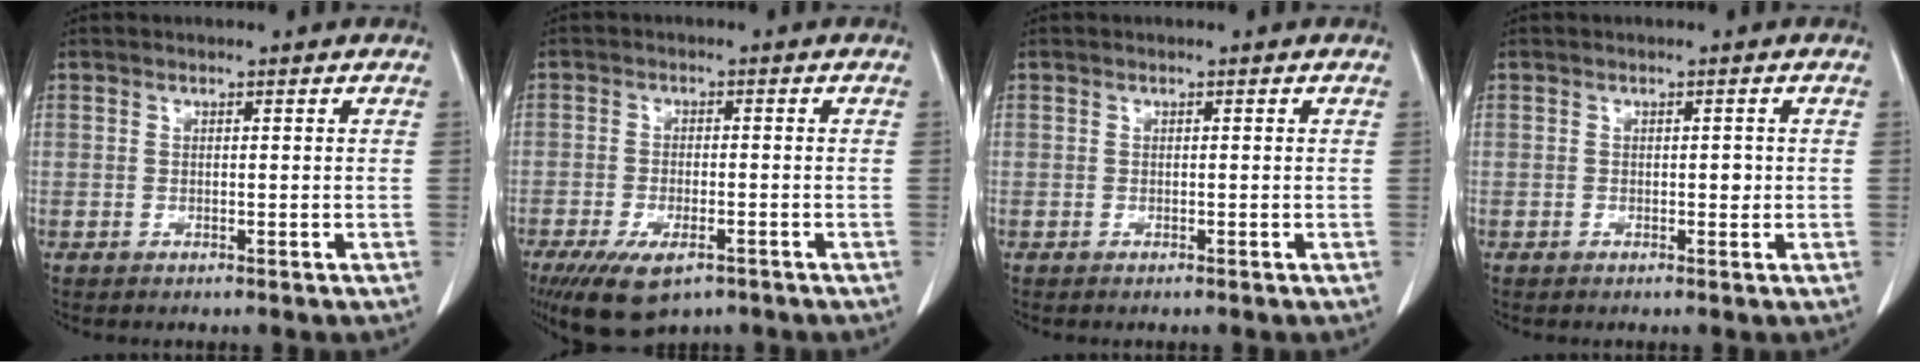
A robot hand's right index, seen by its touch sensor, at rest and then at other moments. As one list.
[{"total": 8.5, "force": [-5.3, 3.4, 5.7], "torque": [-0.098, -0.014, -0.085]}, {"total": 0.0}, {"total": 1.1, "force": [-0.1, 0.6, 0.9], "torque": [-0.009, 0.001, -0.002]}]